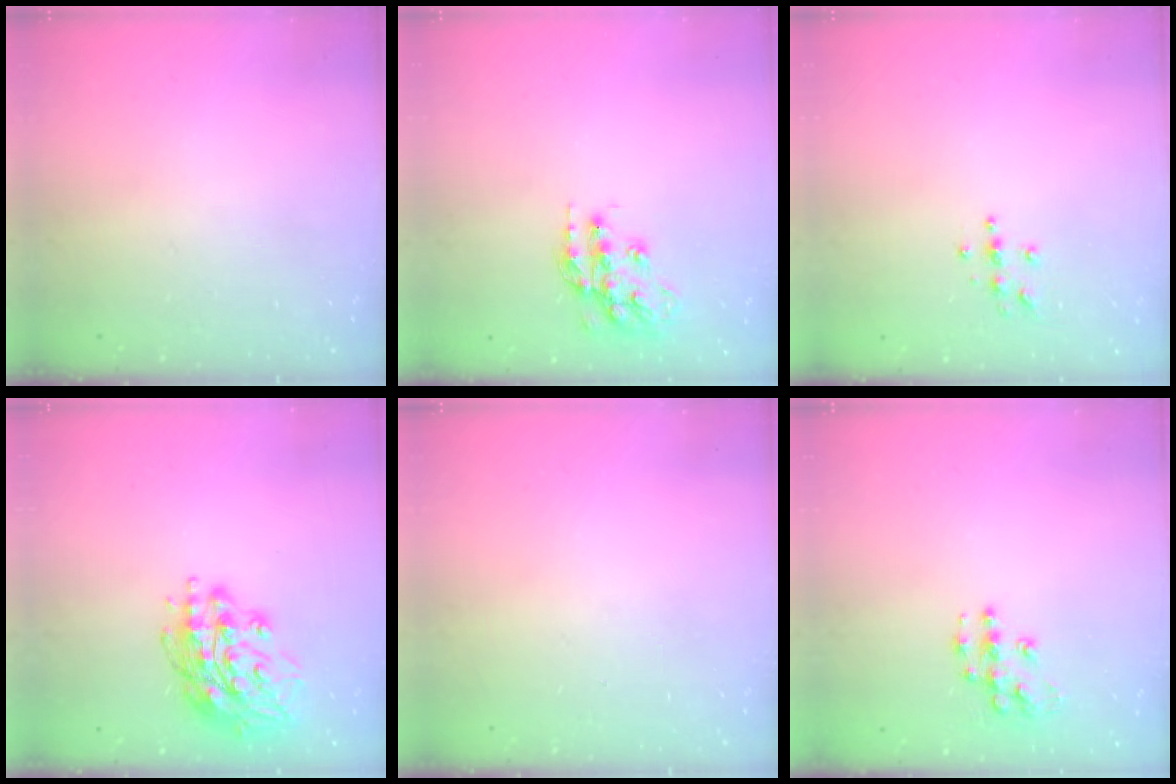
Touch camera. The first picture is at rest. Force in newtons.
{"total": 14.0, "press": 14.0, "slide": 0.6}
{"total": 3.7, "press": 3.7, "slide": 0.4}
{"total": 15.3, "press": 15.3, "slide": 0.8}
{"total": 0.0}
{"total": 9.2, "press": 9.2, "slide": 0.5}